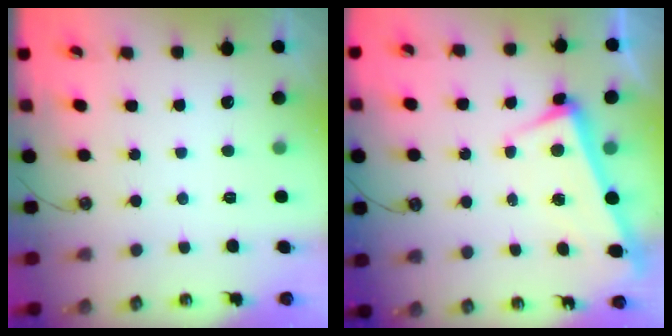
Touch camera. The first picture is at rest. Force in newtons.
{"total": 3.2, "press": 3.0, "slide": 0.9}